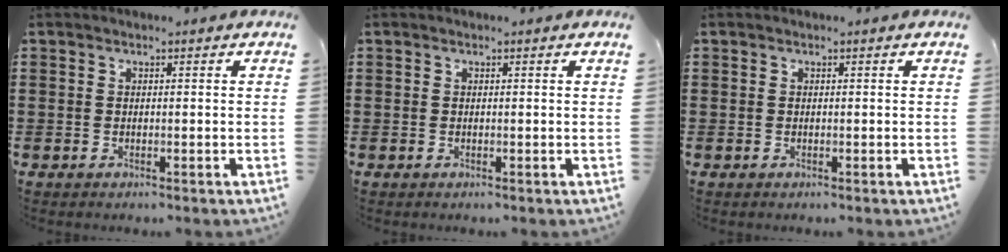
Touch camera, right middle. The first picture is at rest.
{"total": 0.0}
{"total": 0.0}